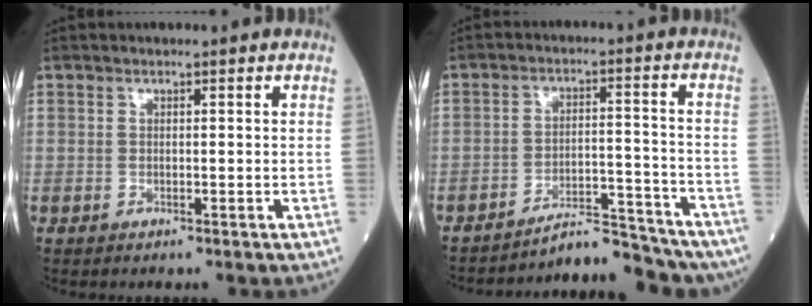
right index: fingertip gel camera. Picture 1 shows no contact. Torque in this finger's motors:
{"motor_torque": [-0.08, -0.78, 0.05, 0.00]}